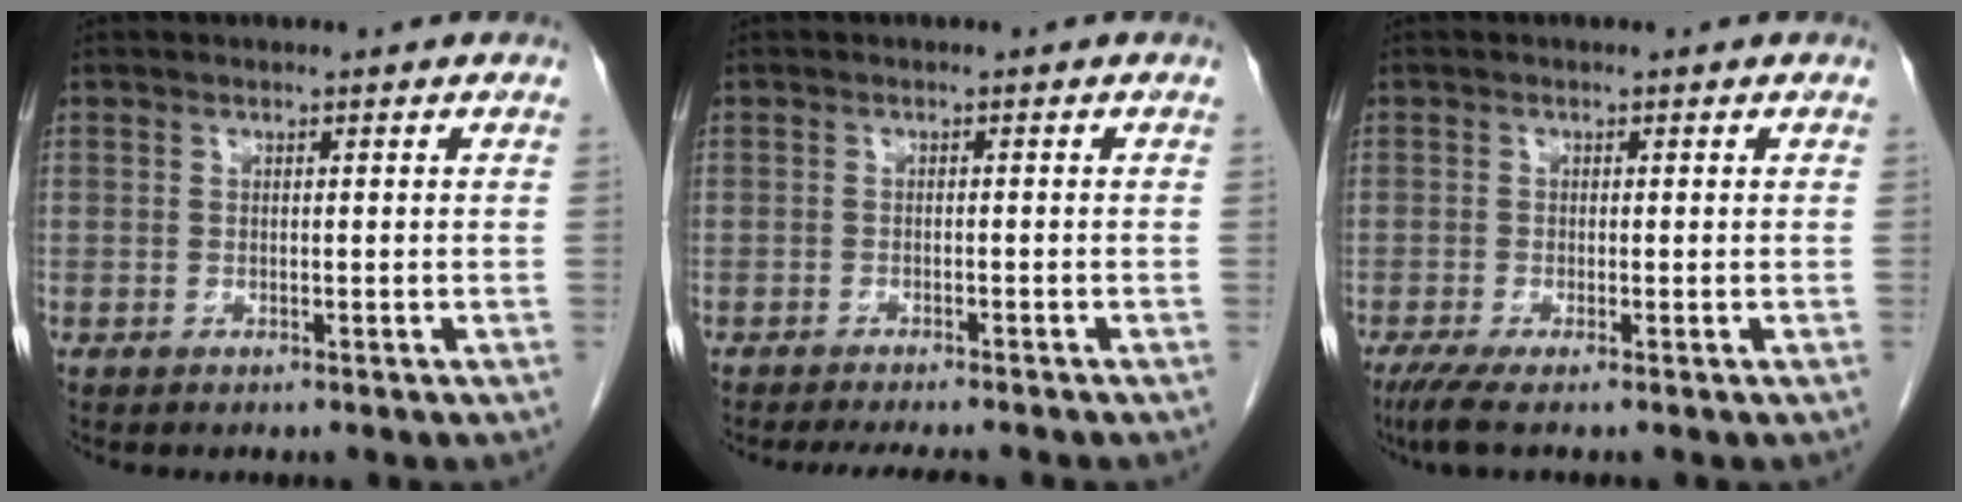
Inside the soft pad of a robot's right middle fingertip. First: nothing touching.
{"total": 6.3, "force": [-5.6, 1.0, 2.8], "torque": [-0.035, -0.010, -0.077]}
{"total": 2.9, "force": [-1.9, 0.1, 2.3], "torque": [-0.046, -0.011, -0.038]}